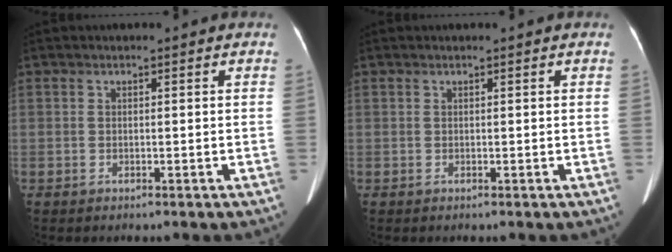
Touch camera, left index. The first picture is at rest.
{"total": 0.0}